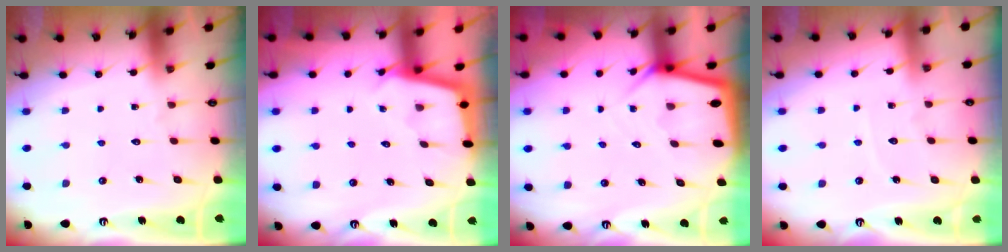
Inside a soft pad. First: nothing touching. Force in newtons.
{"total": 2.6, "press": 2.6, "slide": 0.2}
{"total": 4.7, "press": 4.6, "slide": 0.4}
{"total": 3.6, "press": 3.6, "slide": 0.4}